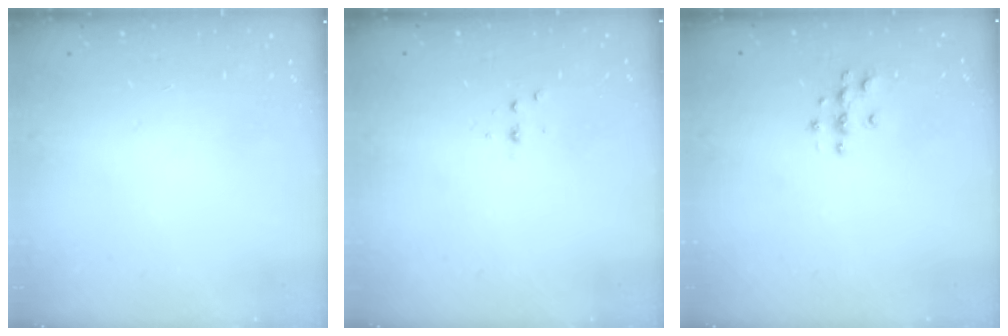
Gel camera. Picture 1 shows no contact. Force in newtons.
{"total": 2.3, "press": 2.3, "slide": 0.3}
{"total": 3.6, "press": 3.6, "slide": 0.5}